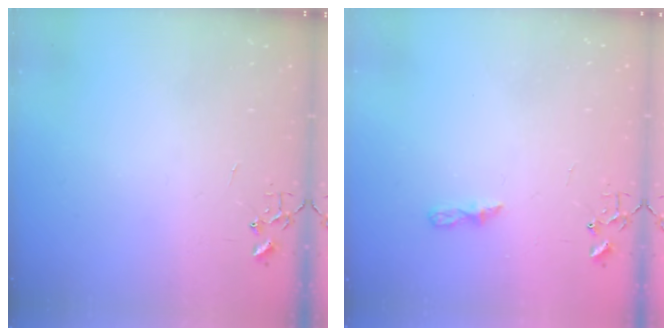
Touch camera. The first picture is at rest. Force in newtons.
{"total": 5.3, "press": 5.3, "slide": 0.6}